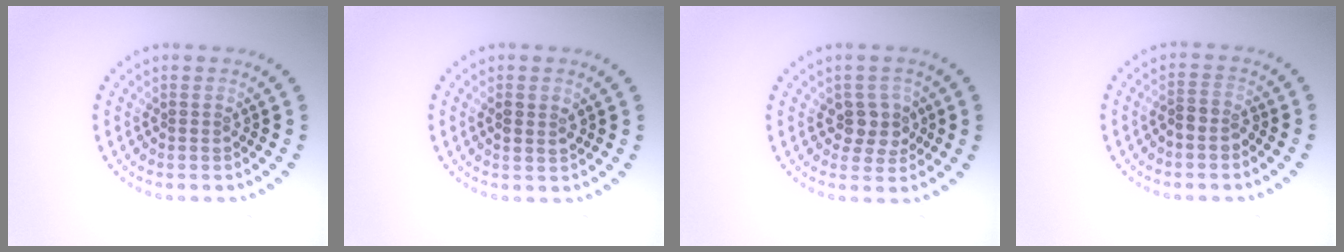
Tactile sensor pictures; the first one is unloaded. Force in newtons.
{"total": 1.6, "press": 1.5, "slide": 0.5}
{"total": 2.6, "press": 2.5, "slide": 0.9}
{"total": 1.5, "press": 1.2, "slide": 0.9}